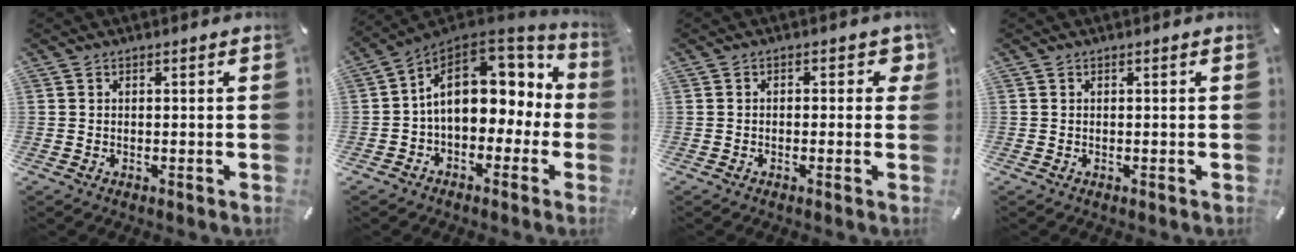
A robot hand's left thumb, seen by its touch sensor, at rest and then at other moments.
{"total": 17.3, "force": [3.3, 11.6, 12.4], "torque": [-0.203, -0.013, 0.058]}
{"total": 2.9, "force": [-0.1, 1.7, 2.3], "torque": [-0.030, 0.003, -0.007]}
{"total": 0.0}